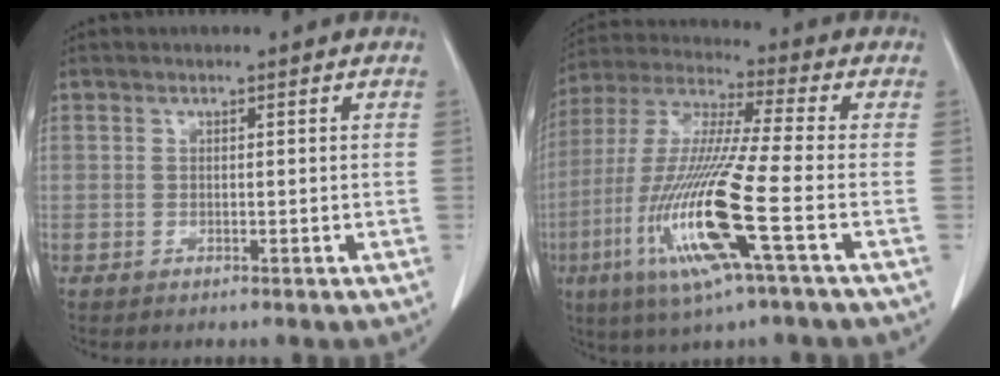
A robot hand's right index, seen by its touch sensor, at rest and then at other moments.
{"total": 17.2, "force": [-5.6, -0.1, 16.3], "torque": [-0.345, -0.021, -0.114]}